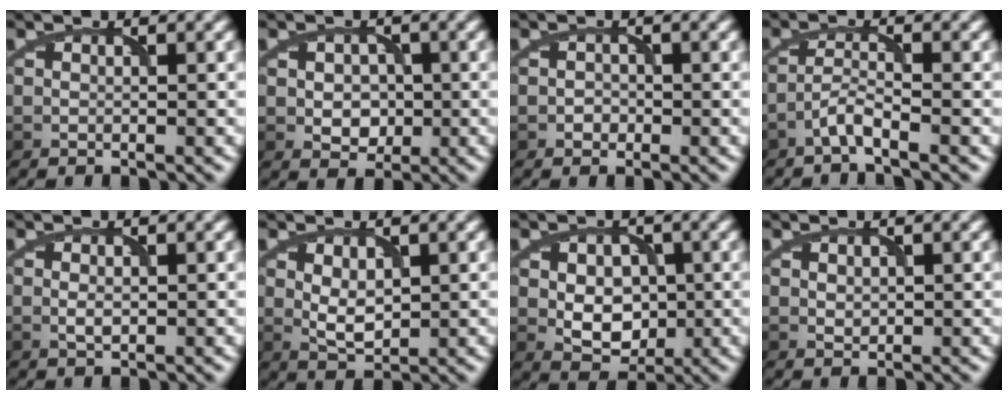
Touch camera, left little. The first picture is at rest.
{"total": 2.9, "force": [-0.1, 2.4, 1.7], "torque": [-0.024, -0.005, -0.001]}
{"total": 0.9, "force": [-0.4, 0.8, 0.2], "torque": [0.000, -0.001, -0.009]}
{"total": 2.0, "force": [-1.5, 0.1, 1.4], "torque": [-0.030, 0.007, -0.038]}
{"total": 1.0, "force": [0.0, 0.5, 0.8], "torque": [-0.019, -0.002, 0.000]}
{"total": 2.5, "force": [0.5, 1.5, 2.0], "torque": [-0.040, -0.005, 0.014]}
{"total": 5.0, "force": [0.1, 3.7, 3.3], "torque": [-0.050, -0.002, 0.004]}
{"total": 0.9, "force": [0.3, 0.7, 0.4], "torque": [-0.009, -0.002, 0.011]}